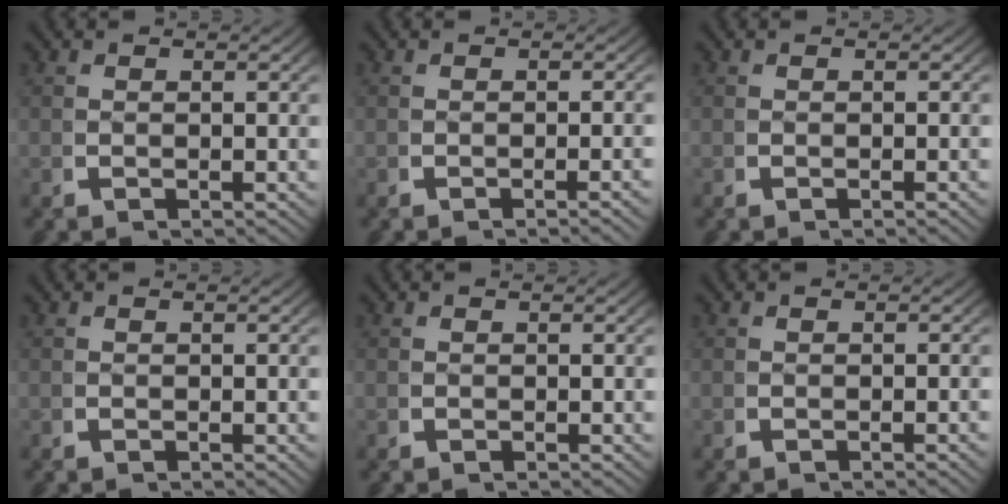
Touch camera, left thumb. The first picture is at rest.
{"total": 1.5, "force": [-0.7, 0.0, 1.3], "torque": [-0.021, 0.009, -0.014]}
{"total": 0.6, "force": [-0.2, 0.0, 0.5], "torque": [-0.010, 0.005, -0.004]}
{"total": 0.0}
{"total": 0.0}
{"total": 0.7, "force": [-0.3, 0.0, 0.7], "torque": [-0.013, 0.005, -0.006]}